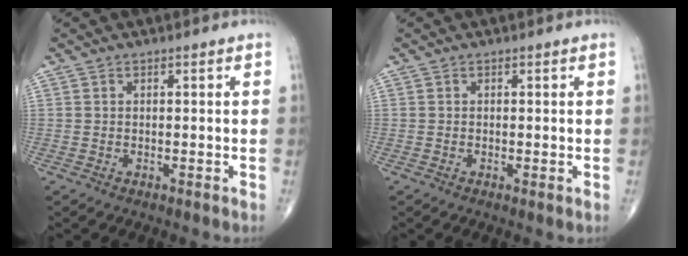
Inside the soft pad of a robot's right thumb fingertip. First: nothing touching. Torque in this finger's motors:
{"motor_torque": [-0.11, 0.04, -0.09, 0.09, -0.04]}